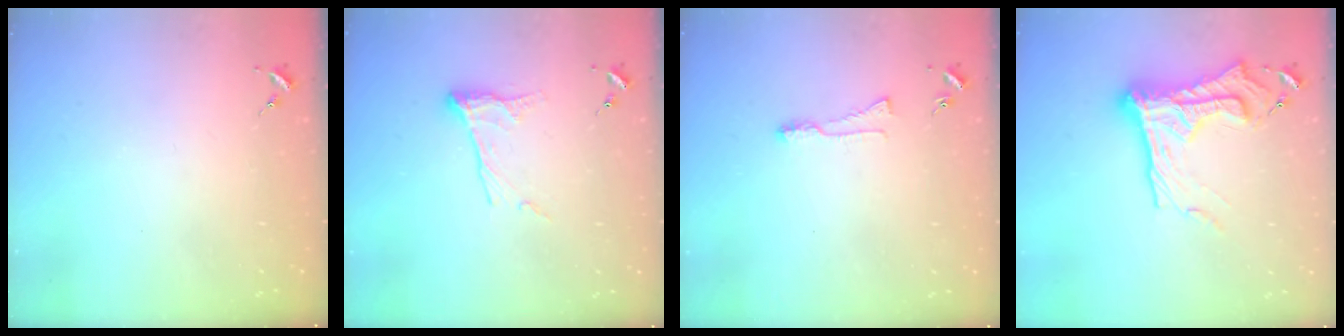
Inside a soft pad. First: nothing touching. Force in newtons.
{"total": 10.0, "press": 10.0, "slide": 0.7}
{"total": 5.5, "press": 5.4, "slide": 0.6}
{"total": 19.7, "press": 19.6, "slide": 1.9}